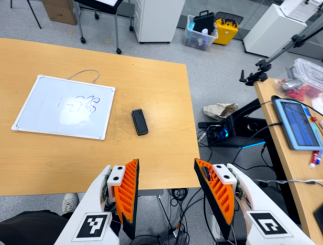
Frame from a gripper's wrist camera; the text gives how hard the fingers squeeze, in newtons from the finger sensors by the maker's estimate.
{"total": 0.0}